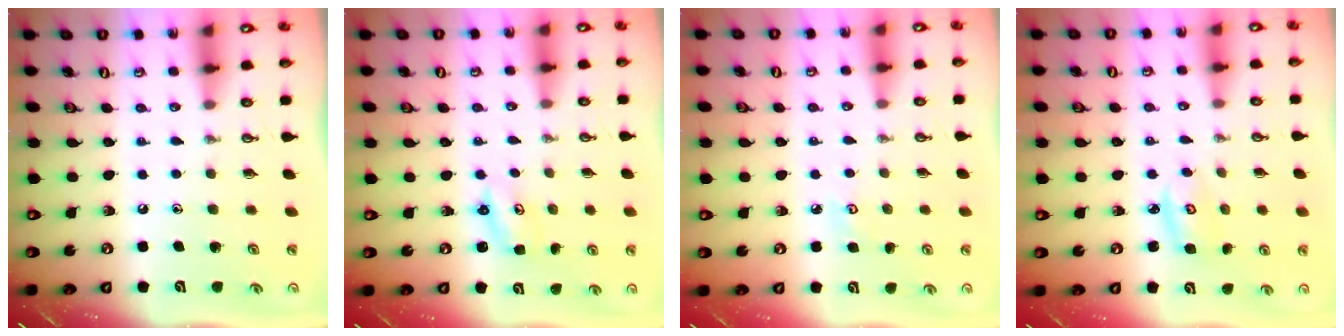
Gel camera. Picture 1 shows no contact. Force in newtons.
{"total": 2.7, "press": 2.7, "slide": 0.3}
{"total": 3.3, "press": 3.3, "slide": 0.4}
{"total": 3.4, "press": 3.4, "slide": 0.3}